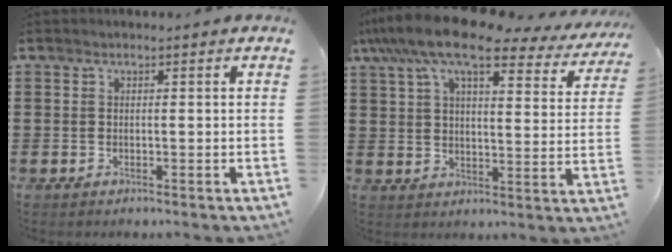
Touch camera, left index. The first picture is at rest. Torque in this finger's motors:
{"motor_torque": [2.14, 0.00, 1.05, 0.21]}